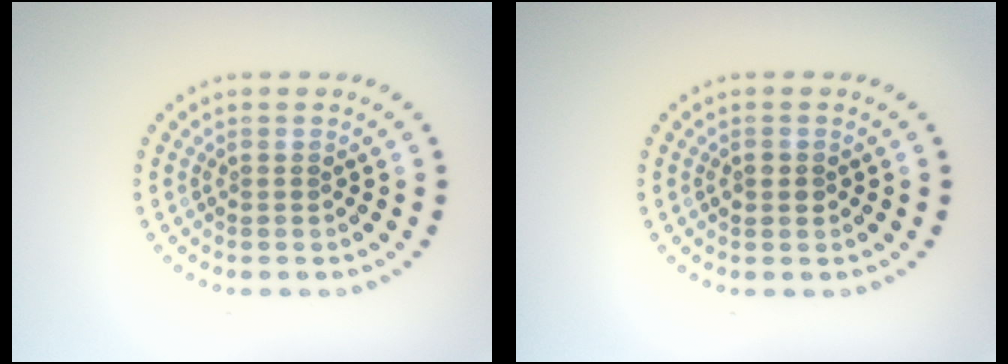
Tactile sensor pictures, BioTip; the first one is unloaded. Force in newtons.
{"total": 1.1, "press": 1.1, "slide": 0.2}